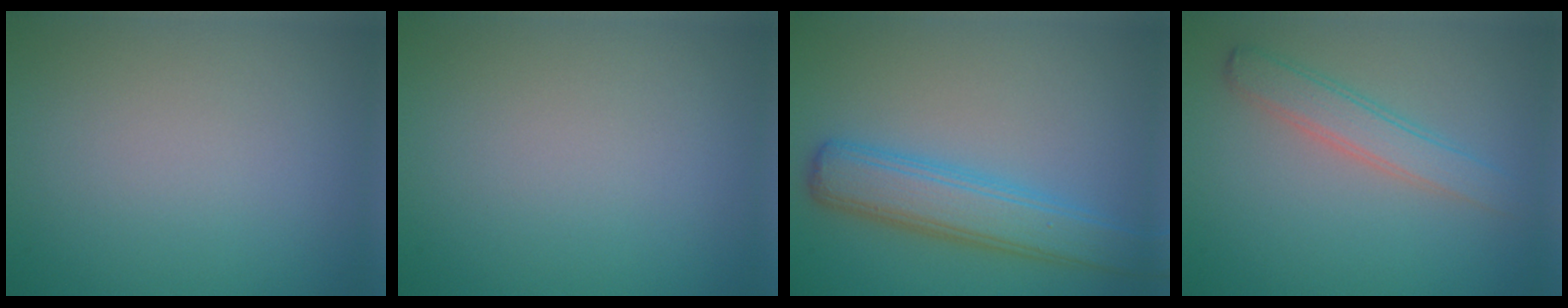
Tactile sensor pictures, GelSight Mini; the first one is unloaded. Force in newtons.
{"total": 0.0}
{"total": 5.1, "press": 5.1, "slide": 0.1}
{"total": 2.9, "press": 2.9, "slide": 0.1}